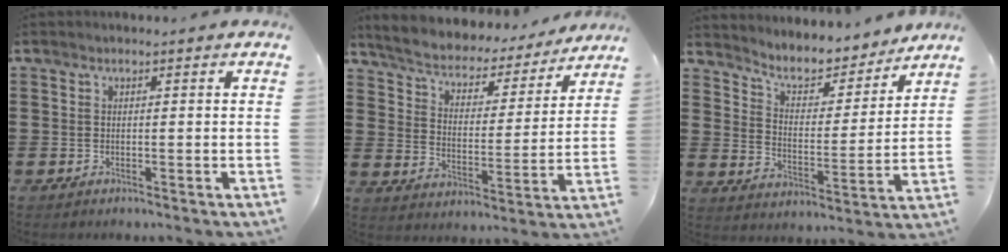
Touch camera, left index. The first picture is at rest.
{"total": 4.6, "force": [4.4, 1.0, 1.0], "torque": [-0.044, -0.031, 0.068]}
{"total": 6.2, "force": [5.6, 1.6, 2.1], "torque": [-0.060, -0.038, 0.093]}